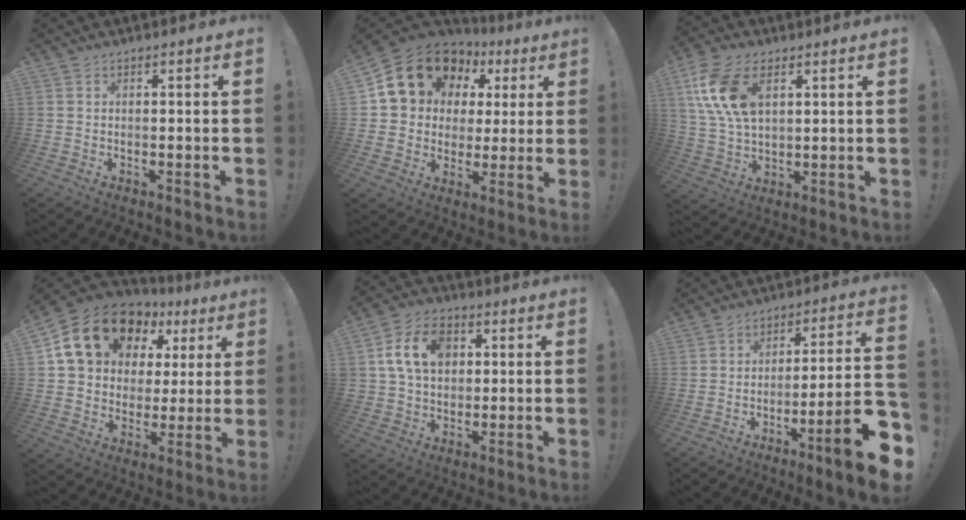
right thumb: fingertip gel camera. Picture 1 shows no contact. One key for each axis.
{"total": 16.7, "fx": 8.1, "fy": 12.8, "fz": 7.0, "tx": -0.104, "ty": -0.044, "tz": 0.169}
{"total": 14.6, "fx": 5.6, "fy": 8.4, "fz": 10.5, "tx": -0.213, "ty": -0.012, "tz": 0.105}
{"total": 19.3, "fx": 10.0, "fy": 13.5, "fz": 9.5, "tx": -0.152, "ty": -0.043, "tz": 0.201}
{"total": 13.7, "fx": 3.8, "fy": 10.7, "fz": 7.8, "tx": -0.122, "ty": 0.002, "tz": 0.075}
{"total": 14.8, "fx": -7.6, "fy": 1.1, "fz": 12.7, "tx": -0.177, "ty": 0.038, "tz": -0.115}